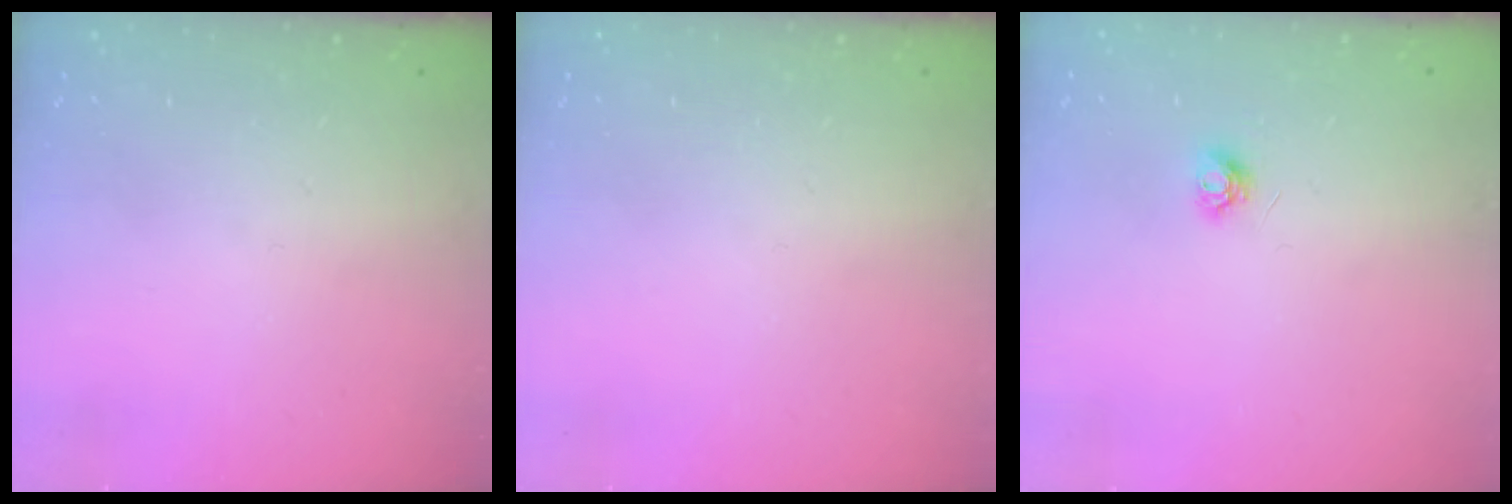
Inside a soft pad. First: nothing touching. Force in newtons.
{"total": 0.0}
{"total": 4.4, "press": 4.4, "slide": 0.6}